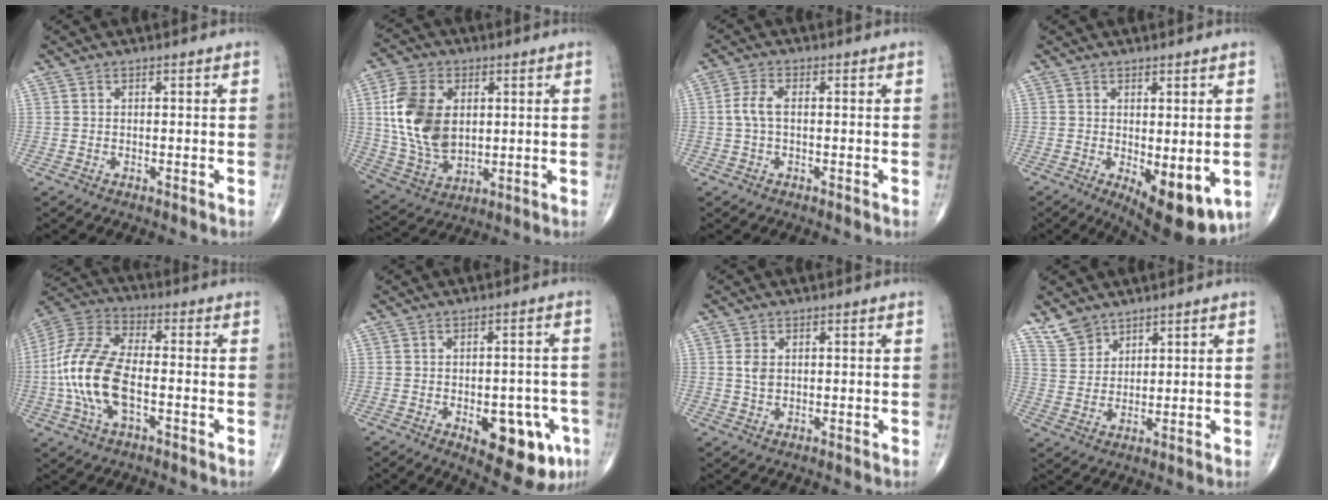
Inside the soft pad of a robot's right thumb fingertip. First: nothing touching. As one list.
[{"total": 15.5, "force": [2.5, 10.2, 11.4], "torque": [-0.206, -0.009, 0.054]}, {"total": 3.5, "force": [-0.1, 1.7, 3.1], "torque": [-0.074, 0.006, -0.006]}, {"total": 10.2, "force": [-2.4, 4.1, 9.0], "torque": [-0.109, -0.021, -0.021]}, {"total": 16.2, "force": [-3.0, 7.8, 13.9], "torque": [-0.304, 0.028, -0.059]}, {"total": 13.0, "force": [-5.1, 6.1, 10.2], "torque": [-0.100, 0.017, -0.054]}, {"total": 2.3, "force": [0.4, 1.6, 1.6], "torque": [-0.028, -0.002, 0.010]}, {"total": 5.1, "force": [4.2, 2.8, 1.0], "torque": [-0.004, -0.020, 0.088]}]